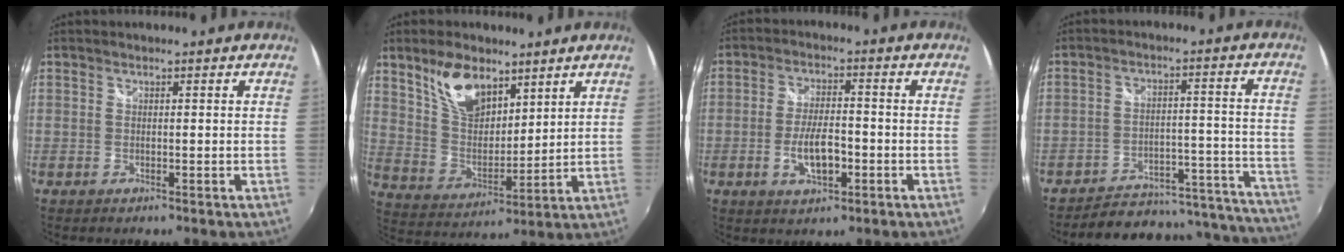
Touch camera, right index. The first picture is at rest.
{"total": 11.9, "force": [7.7, 6.0, 6.8], "torque": [-0.127, 0.012, 0.153]}
{"total": 7.2, "force": [-2.4, 2.8, 6.2], "torque": [-0.121, -0.003, -0.039]}
{"total": 21.4, "force": [-18.7, 8.0, 6.6], "torque": [-0.094, 0.041, -0.221]}